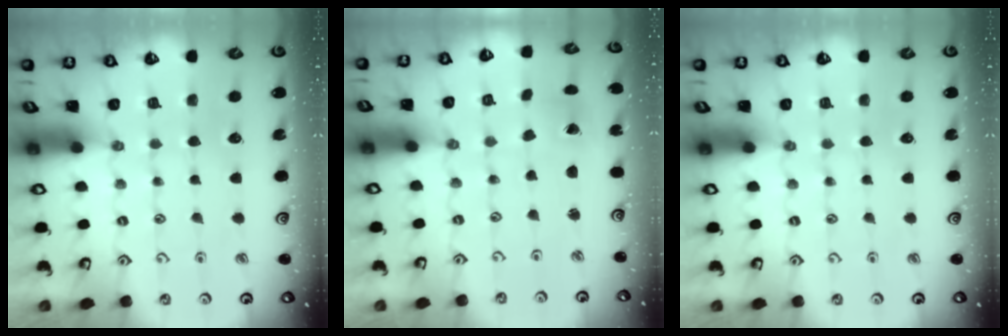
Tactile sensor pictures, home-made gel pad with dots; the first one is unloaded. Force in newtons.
{"total": 1.3, "press": 1.3, "slide": 0.1}
{"total": 0.0}